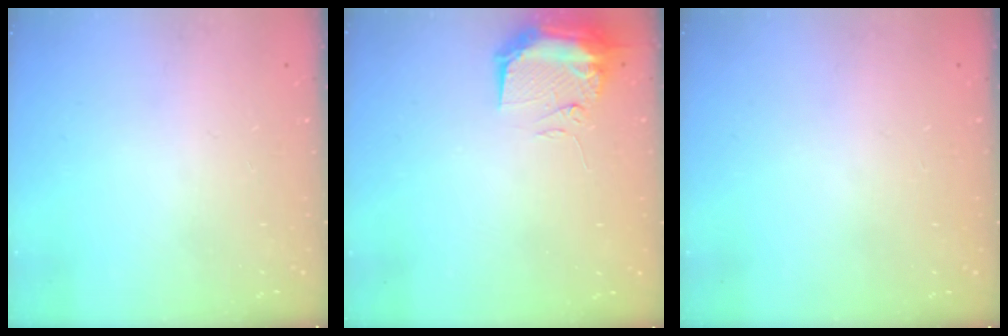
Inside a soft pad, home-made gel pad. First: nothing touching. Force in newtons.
{"total": 10.0, "press": 9.9, "slide": 1.6}
{"total": 0.0}